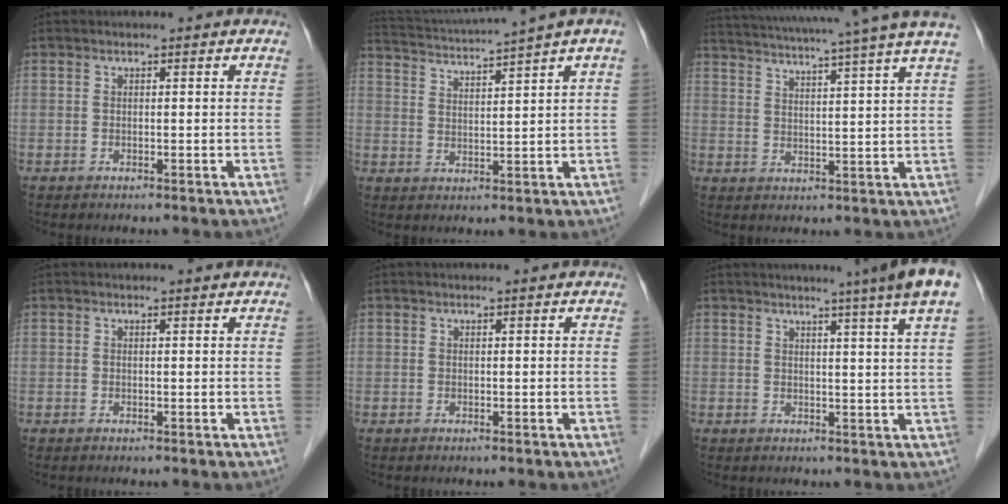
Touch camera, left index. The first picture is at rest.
{"total": 10.4, "force": [8.9, -2.2, 4.8], "torque": [-0.091, 0.000, 0.139]}
{"total": 21.1, "force": [18.3, -1.8, 10.3], "torque": [-0.180, -0.017, 0.240]}
{"total": 0.9, "force": [0.9, -0.2, 0.2], "torque": [-0.013, -0.002, 0.011]}
{"total": 1.1, "force": [1.1, -0.2, 0.4], "torque": [-0.011, 0.007, 0.018]}
{"total": 9.1, "force": [6.6, -1.4, 6.1], "torque": [-0.081, 0.000, 0.056]}